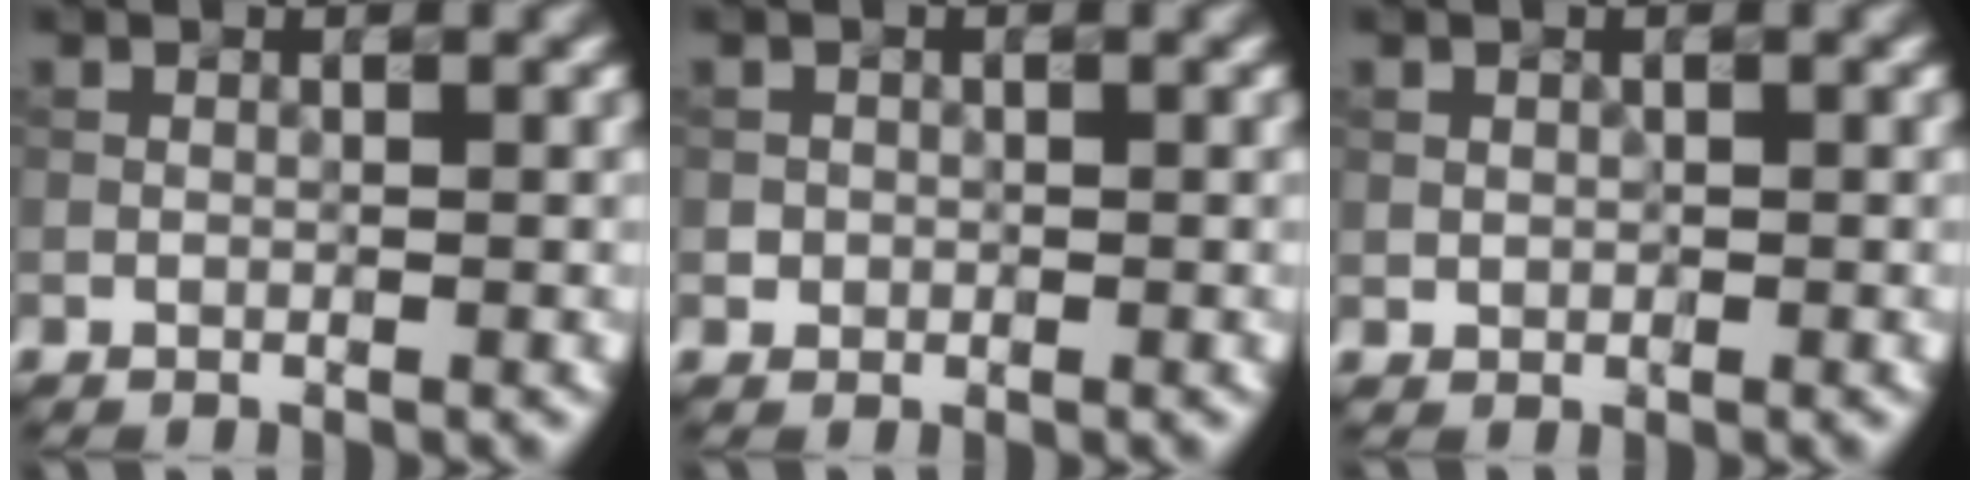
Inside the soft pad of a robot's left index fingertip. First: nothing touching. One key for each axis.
{"total": 0.7, "fx": 0.0, "fy": 0.7, "fz": 0.1, "tx": 0.005, "ty": -0.003, "tz": -0.002}
{"total": 0.6, "fx": 0.2, "fy": 0.6, "fz": 0.1, "tx": -0.002, "ty": -0.003, "tz": 0.006}